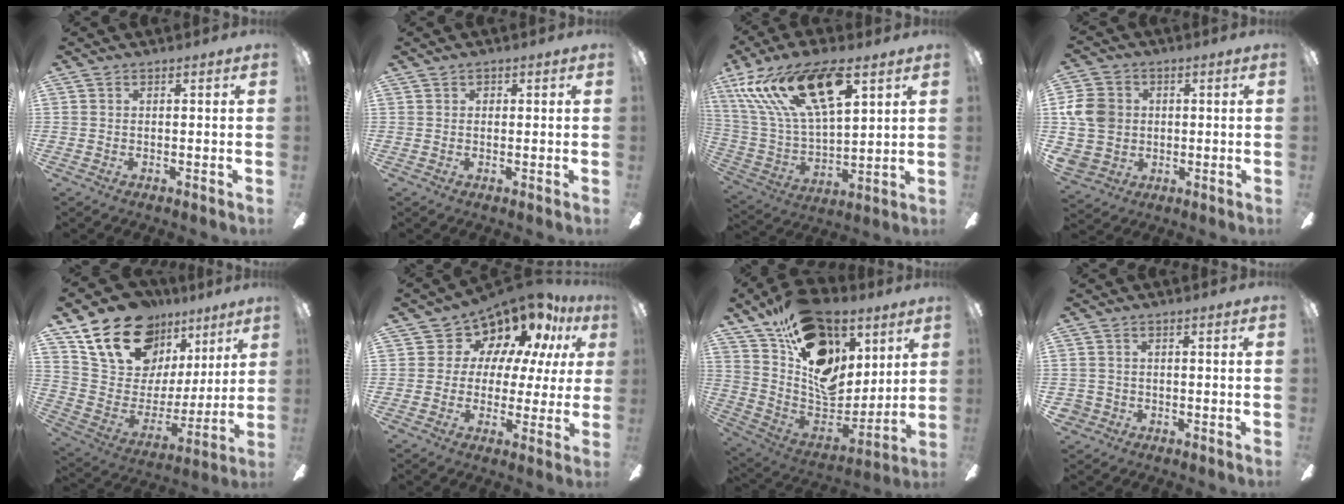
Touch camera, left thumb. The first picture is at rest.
{"total": 0.9, "force": [0.2, 0.8, 0.3], "torque": [0.002, 0.001, 0.001]}
{"total": 22.8, "force": [12.4, 9.8, 16.4], "torque": [-0.338, -0.046, 0.214]}
{"total": 10.8, "force": [1.3, 9.7, 4.6], "torque": [-0.105, 0.012, 0.030]}
{"total": 20.2, "force": [13.3, 12.5, 8.6], "torque": [-0.161, -0.070, 0.250]}
{"total": 10.3, "force": [8.3, 5.9, 1.8], "torque": [-0.045, -0.078, 0.150]}
{"total": 22.1, "force": [9.6, 15.0, 13.0], "torque": [-0.190, -0.052, 0.184]}
{"total": 2.7, "force": [-1.2, 2.3, 0.5], "torque": [-0.016, 0.002, -0.025]}